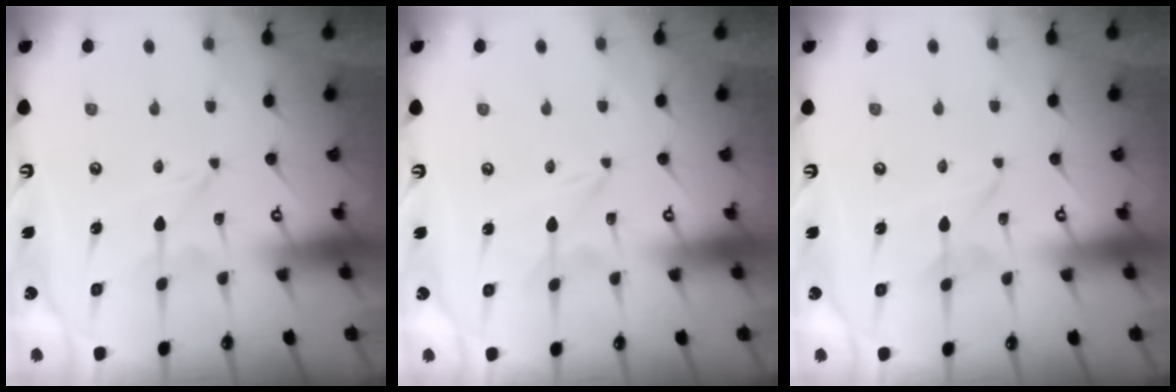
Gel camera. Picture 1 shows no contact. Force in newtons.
{"total": 0.0}
{"total": 1.0, "press": 1.0, "slide": 0.2}